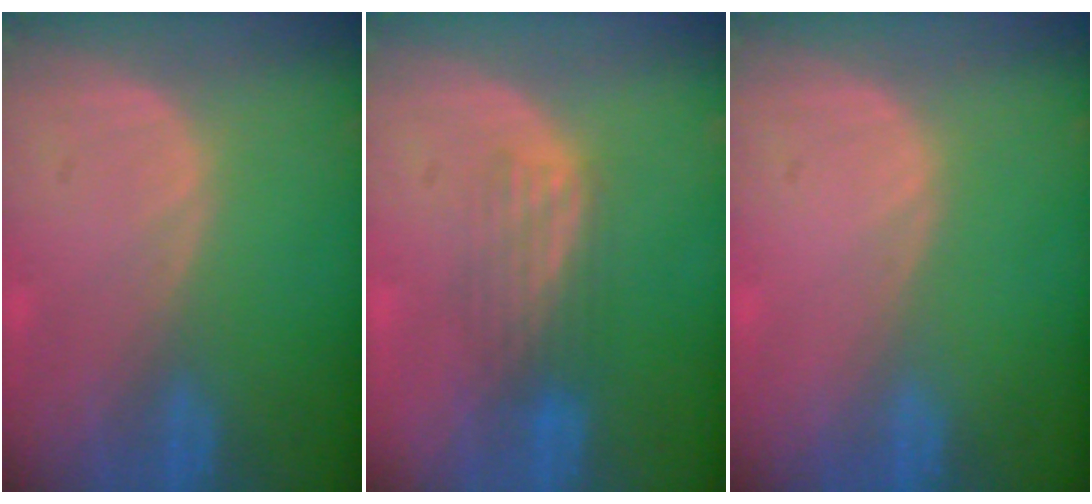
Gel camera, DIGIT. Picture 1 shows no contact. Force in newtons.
{"total": 3.8, "press": 3.8, "slide": 0.1}
{"total": 0.0}